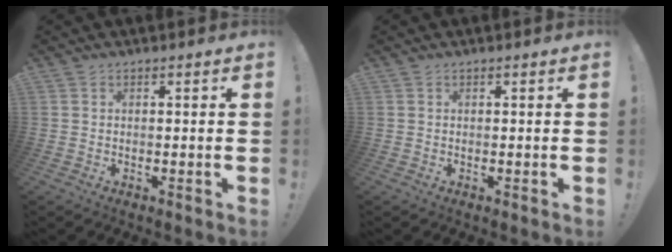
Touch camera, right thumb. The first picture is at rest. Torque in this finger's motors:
{"motor_torque": [-0.13, -0.06, 0.05, -0.05, 0.01]}